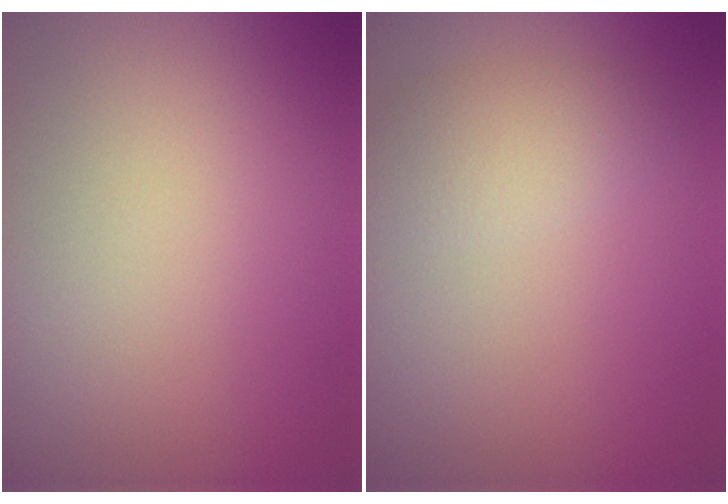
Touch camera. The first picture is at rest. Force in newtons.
{"total": 2.6, "press": 2.6, "slide": 0.1}